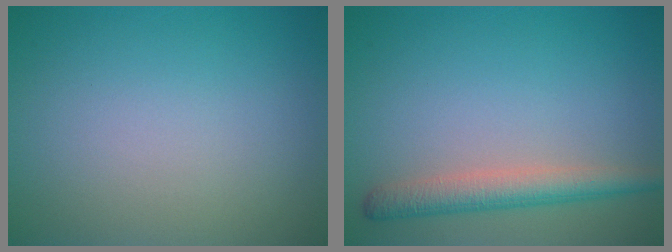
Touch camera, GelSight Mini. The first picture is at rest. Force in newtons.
{"total": 3.4, "press": 3.4, "slide": 0.1}